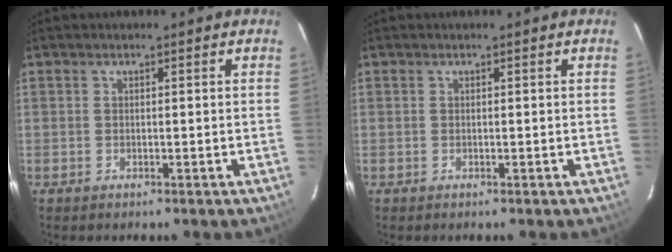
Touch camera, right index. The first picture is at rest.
{"total": 0.0}